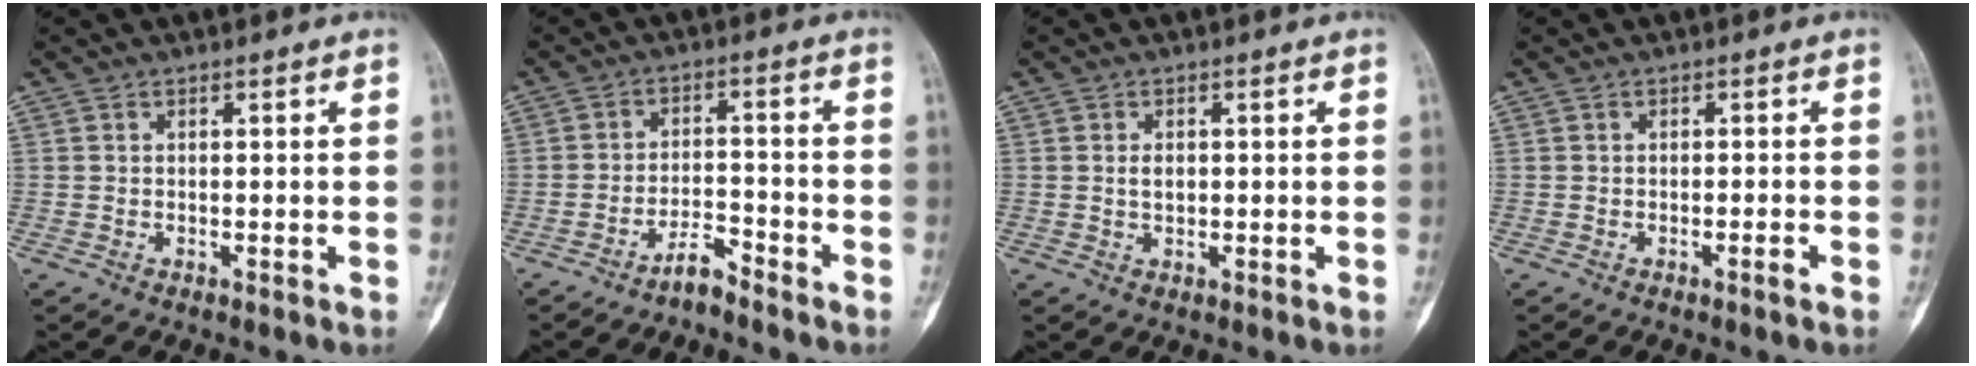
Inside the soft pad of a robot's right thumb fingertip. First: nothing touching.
{"total": 3.6, "force": [-3.3, 0.6, 1.4], "torque": [-0.022, 0.025, -0.063]}
{"total": 1.8, "force": [0.2, 1.2, 1.4], "torque": [-0.022, 0.000, 0.005]}
{"total": 1.2, "force": [-0.7, 0.0, 0.9], "torque": [-0.020, 0.004, -0.011]}